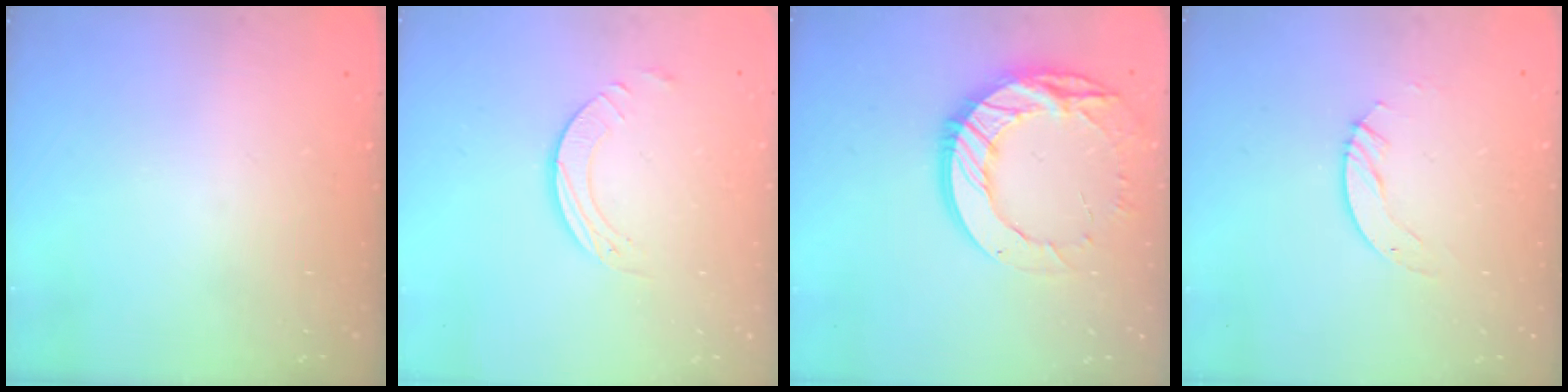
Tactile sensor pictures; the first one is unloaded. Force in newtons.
{"total": 3.7, "press": 3.7, "slide": 0.3}
{"total": 17.2, "press": 17.1, "slide": 1.3}
{"total": 3.0, "press": 3.0, "slide": 0.2}